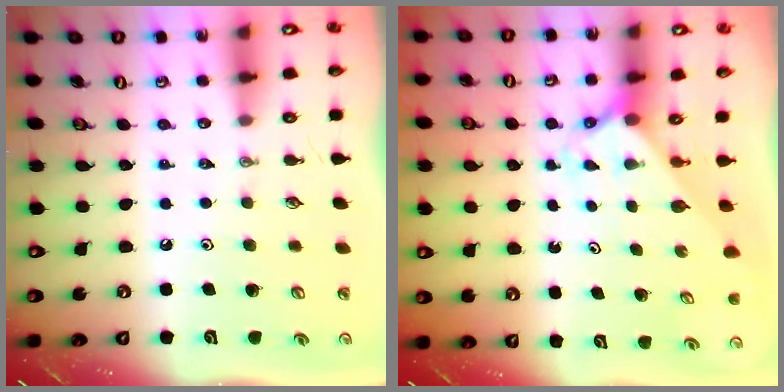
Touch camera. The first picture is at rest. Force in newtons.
{"total": 1.9, "press": 1.9, "slide": 0.1}